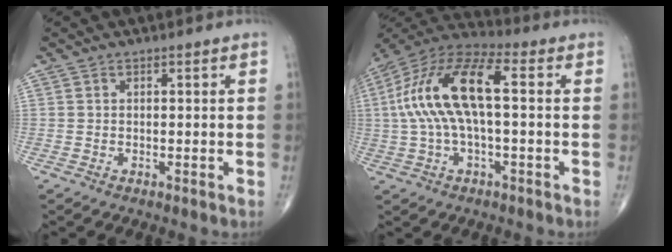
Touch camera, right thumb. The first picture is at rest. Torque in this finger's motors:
{"motor_torque": [-0.03, 0.93, 1.85, -0.15, 0.60]}